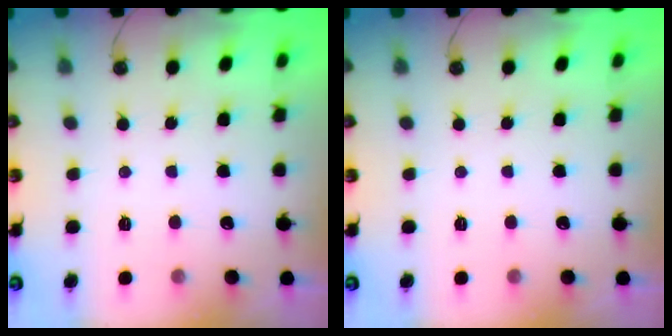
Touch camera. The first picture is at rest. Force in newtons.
{"total": 0.0}